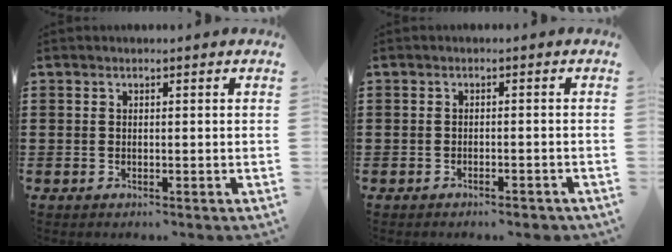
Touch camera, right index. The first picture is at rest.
{"total": 1.3, "force": [-1.1, -0.1, 0.7], "torque": [-0.017, -0.005, -0.020]}